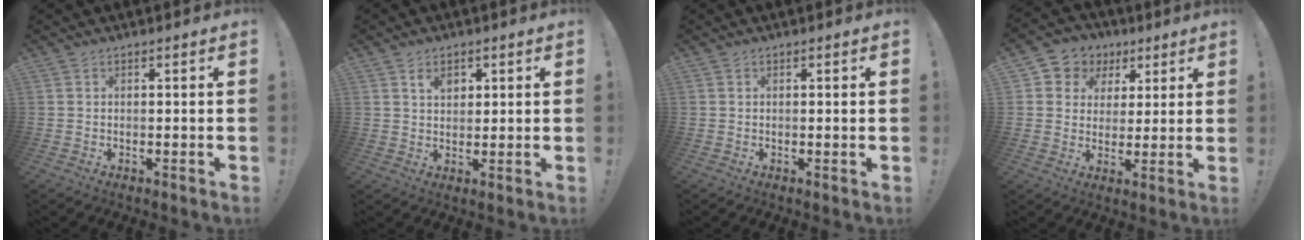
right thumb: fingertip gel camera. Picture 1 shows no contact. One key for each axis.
{"total": 4.4, "fx": 2.2, "fy": 2.9, "fz": 2.5, "tx": -0.033, "ty": -0.003, "tz": 0.036}
{"total": 0.5, "fx": 0.2, "fy": -0.1, "fz": 0.5, "tx": -0.002, "ty": -0.003, "tz": 0.003}
{"total": 7.4, "fx": 2.0, "fy": 6.9, "fz": 1.8, "tx": -0.025, "ty": -0.010, "tz": 0.045}